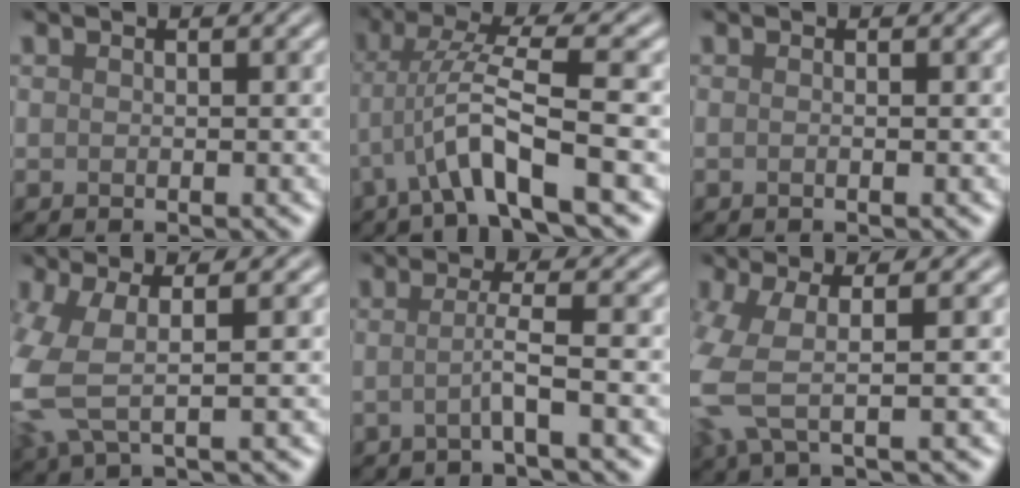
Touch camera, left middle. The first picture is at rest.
{"total": 5.5, "force": [-1.8, 0.5, 5.2], "torque": [-0.104, 0.016, -0.037]}
{"total": 0.8, "force": [-0.1, 0.3, 0.7], "torque": [-0.010, -0.008, -0.009]}
{"total": 5.6, "force": [-0.1, 2.2, 5.2], "torque": [-0.147, -0.001, -0.006]}
{"total": 2.6, "force": [-0.6, 0.3, 2.6], "torque": [-0.046, -0.004, -0.021]}
{"total": 5.0, "force": [-0.3, 1.5, 4.8], "torque": [-0.133, -0.005, -0.013]}